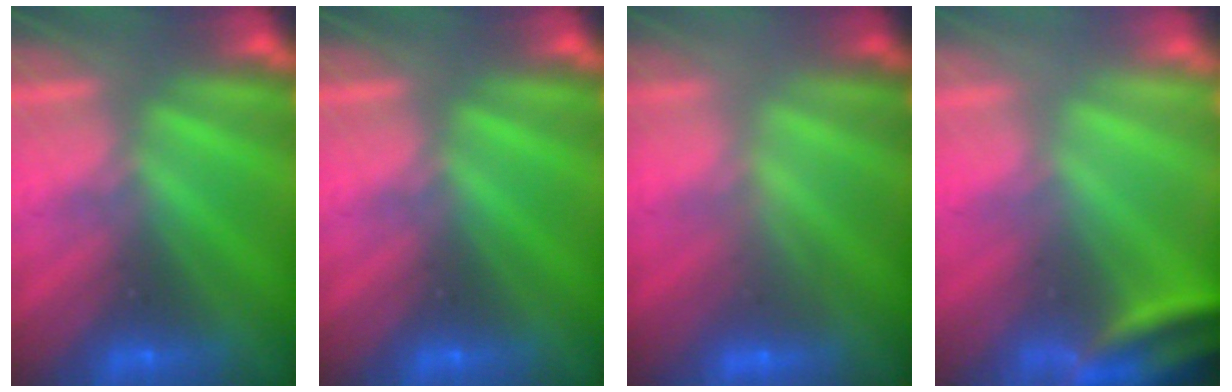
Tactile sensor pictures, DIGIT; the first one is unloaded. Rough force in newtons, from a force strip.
{"total": 0.0}
{"total": 2.2}
{"total": 3.6}